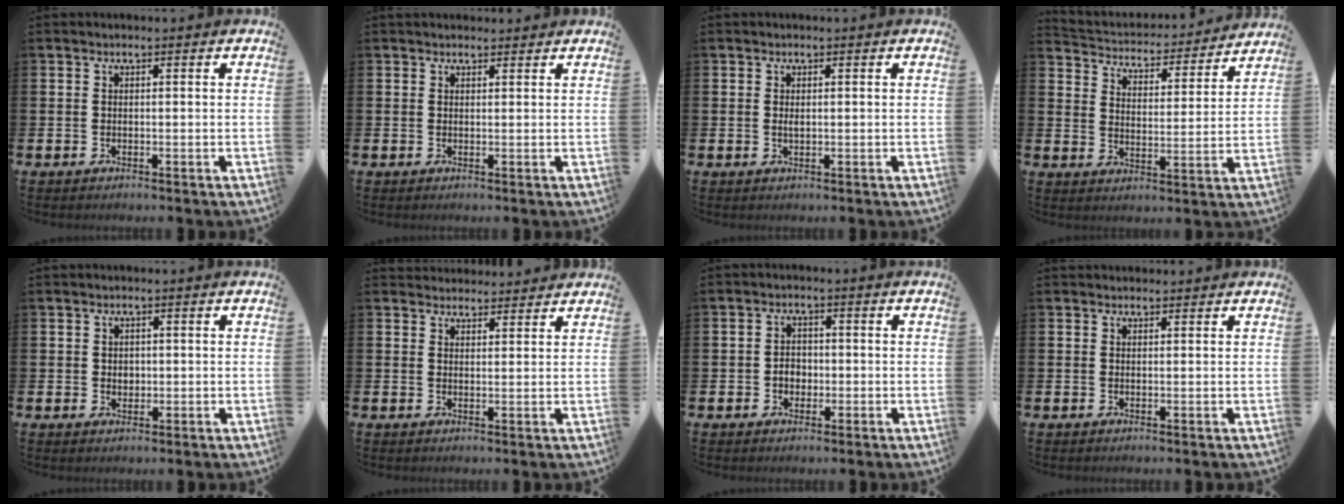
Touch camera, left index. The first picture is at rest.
{"total": 1.1, "force": [1.0, 0.5, 0.2], "torque": [0.009, 0.000, 0.016]}
{"total": 0.6, "force": [0.2, 0.2, 0.6], "torque": [-0.003, -0.003, 0.001]}
{"total": 4.2, "force": [4.1, 1.1, 0.2], "torque": [-0.037, -0.038, 0.065]}
{"total": 1.2, "force": [0.5, 1.0, 0.5], "torque": [0.014, -0.002, 0.003]}
{"total": 2.7, "force": [2.6, 0.7, -0.3], "torque": [0.006, -0.013, 0.046]}
{"total": 2.4, "force": [-0.5, 2.0, 1.3], "torque": [-0.010, -0.001, -0.017]}
{"total": 0.8, "force": [0.7, 0.3, 0.0], "torque": [0.006, 0.000, 0.012]}